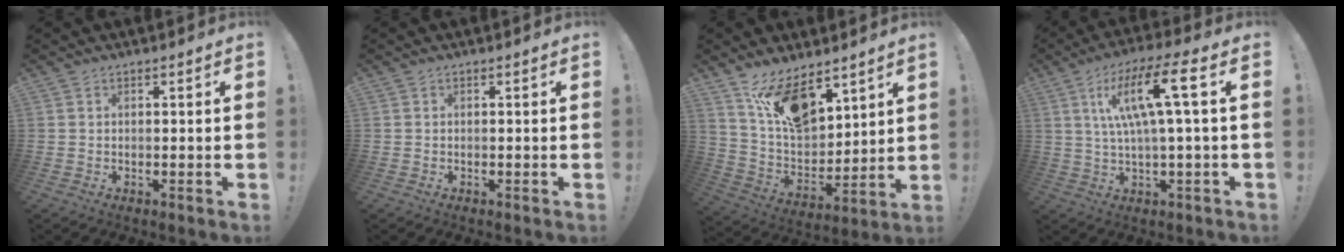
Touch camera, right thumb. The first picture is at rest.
{"total": 0.0}
{"total": 15.4, "force": [10.6, 7.2, 8.4], "torque": [-0.162, -0.069, 0.201]}
{"total": 14.7, "force": [3.7, 1.8, 14.1], "torque": [-0.252, 0.000, 0.043]}